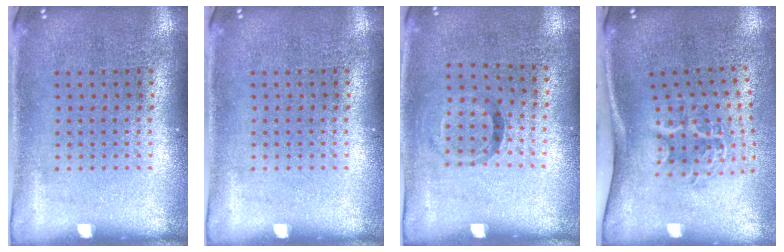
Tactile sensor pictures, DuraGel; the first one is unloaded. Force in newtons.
{"total": 0.0}
{"total": 1.0, "press": 0.6, "slide": 0.8}
{"total": 2.1, "press": 1.4, "slide": 1.6}